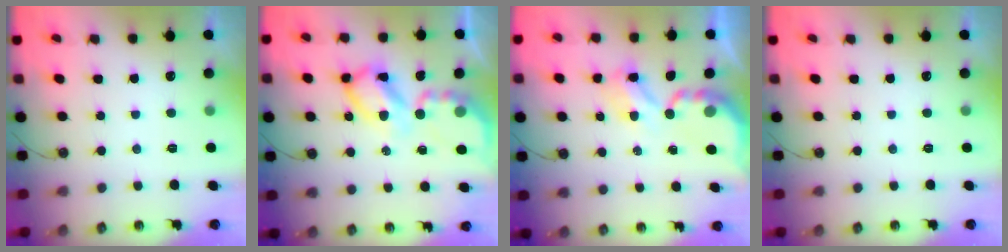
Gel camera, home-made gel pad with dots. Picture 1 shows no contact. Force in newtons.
{"total": 13.2, "press": 13.1, "slide": 1.2}
{"total": 4.8, "press": 4.8, "slide": 0.3}
{"total": 0.0}